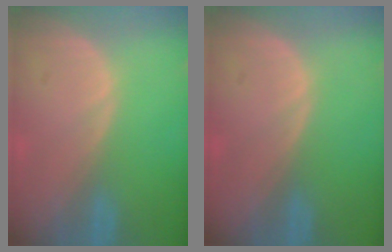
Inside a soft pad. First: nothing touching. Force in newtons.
{"total": 0.0}